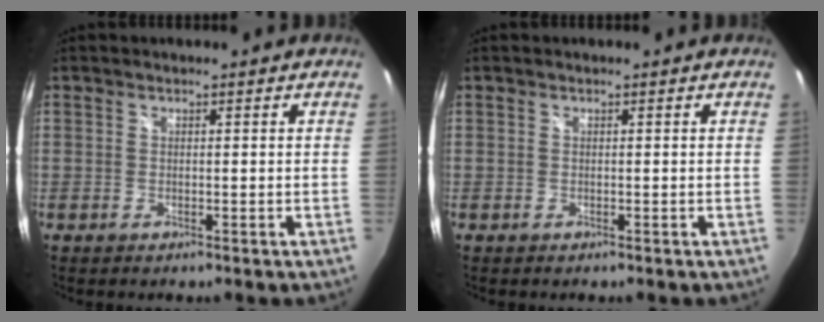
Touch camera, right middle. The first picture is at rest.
{"total": 0.0}